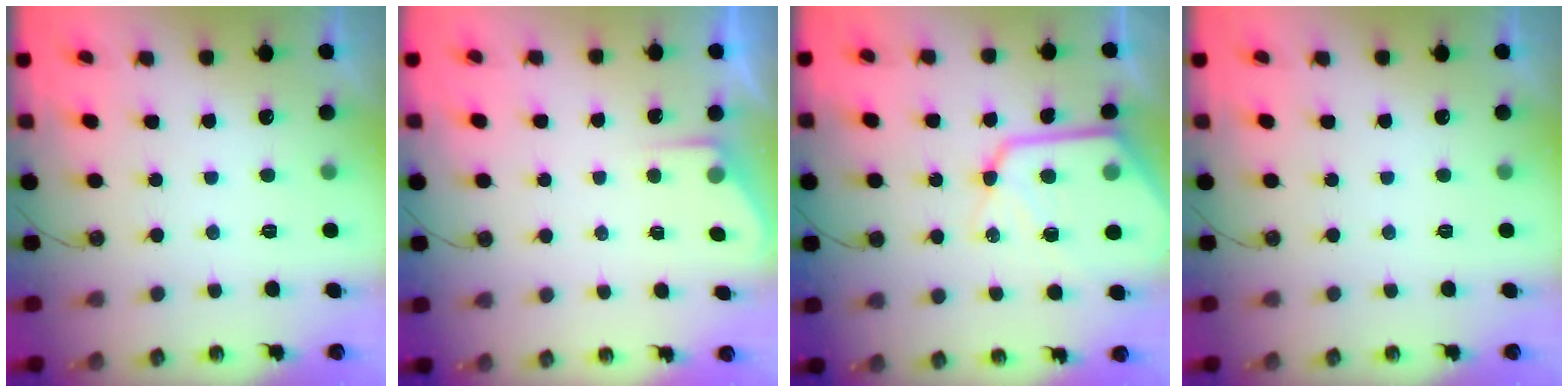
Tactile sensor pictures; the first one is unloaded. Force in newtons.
{"total": 3.2, "press": 3.2, "slide": 0.5}
{"total": 16.3, "press": 16.2, "slide": 1.5}
{"total": 0.0}